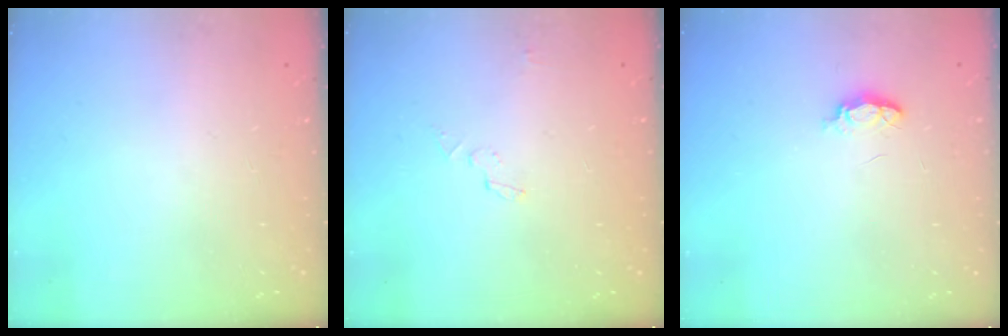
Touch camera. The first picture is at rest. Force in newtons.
{"total": 2.8, "press": 2.8, "slide": 0.2}
{"total": 3.9, "press": 3.9, "slide": 0.6}